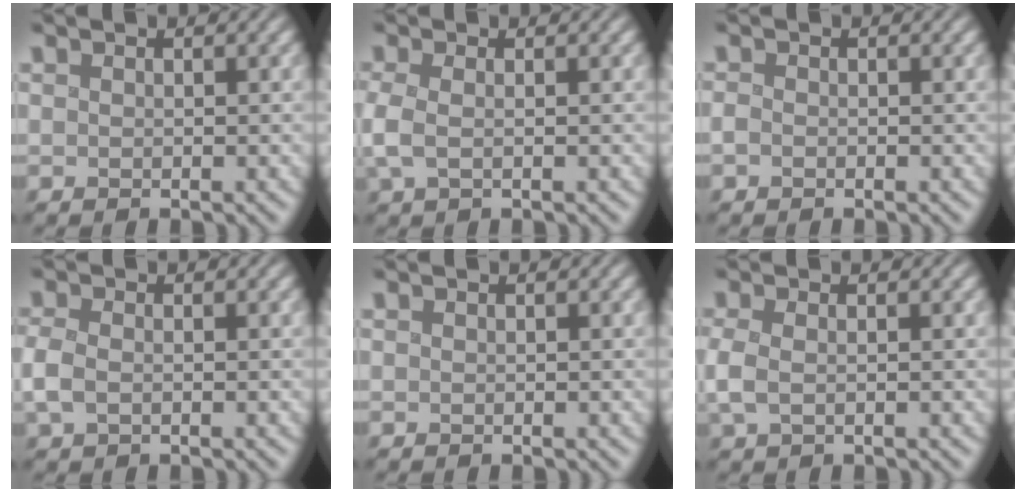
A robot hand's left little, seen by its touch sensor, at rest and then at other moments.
{"total": 2.3, "force": [-0.2, 1.0, 2.1], "torque": [-0.056, -0.001, -0.008]}
{"total": 0.7, "force": [-0.4, 0.4, 0.4], "torque": [-0.010, -0.002, -0.009]}
{"total": 2.4, "force": [-0.5, 1.6, 1.8], "torque": [-0.050, -0.001, -0.015]}
{"total": 0.0}
{"total": 2.0, "force": [-0.1, 1.0, 1.8], "torque": [-0.047, -0.002, -0.005]}